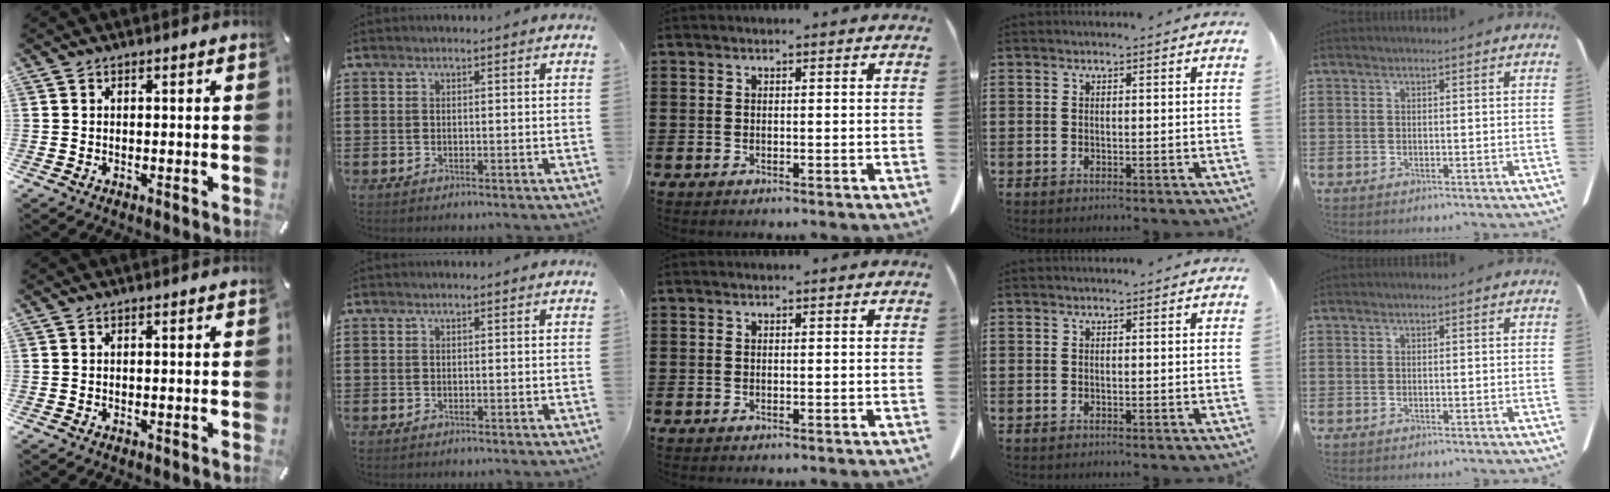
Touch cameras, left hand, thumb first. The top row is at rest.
{}